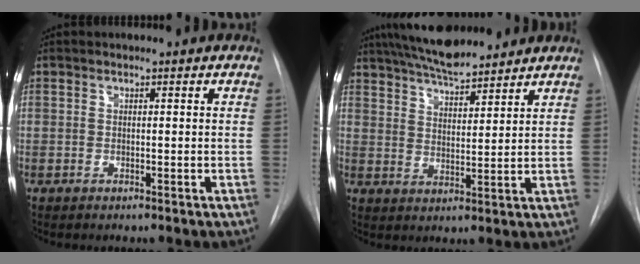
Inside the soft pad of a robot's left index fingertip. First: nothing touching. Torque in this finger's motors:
{"motor_torque": [0.16, -0.40, 0.21, 0.07]}